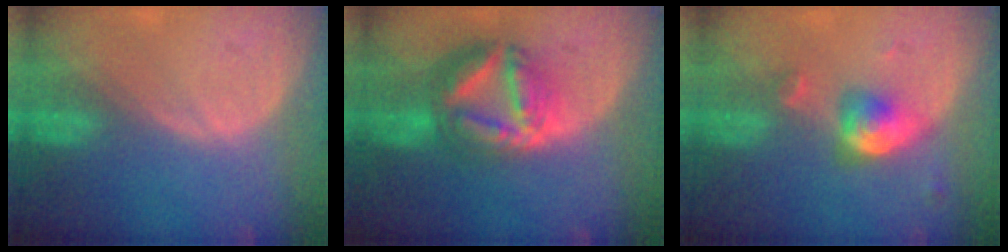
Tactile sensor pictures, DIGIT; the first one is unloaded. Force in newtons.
{"total": 9.1, "press": 9.0, "slide": 0.8}
{"total": 5.1, "press": 4.7, "slide": 1.9}